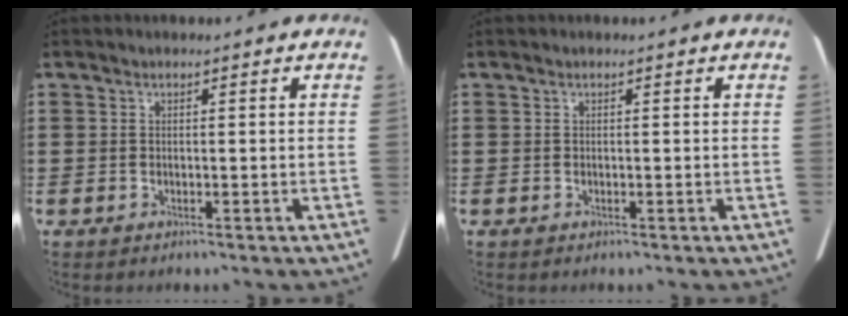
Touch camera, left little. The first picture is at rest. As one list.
[{"total": 0.0}]